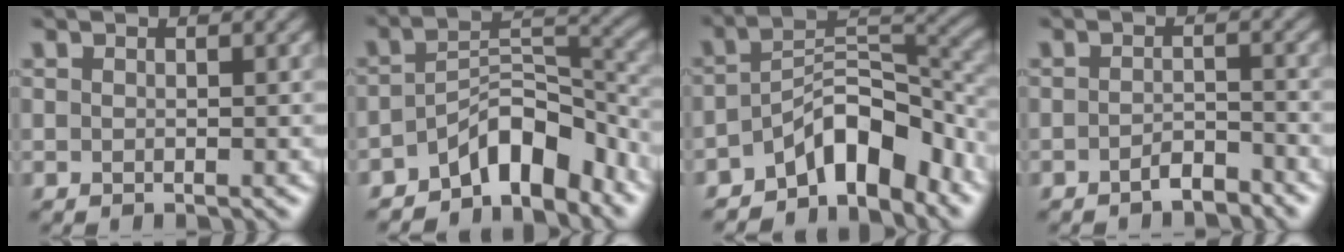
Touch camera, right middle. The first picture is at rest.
{"total": 6.8, "force": [-5.0, 2.8, 3.7], "torque": [-0.040, 0.009, -0.093]}
{"total": 7.5, "force": [-5.2, 3.1, 4.5], "torque": [-0.050, 0.008, -0.097]}
{"total": 1.7, "force": [-1.4, 0.5, 0.9], "torque": [-0.016, 0.006, -0.028]}